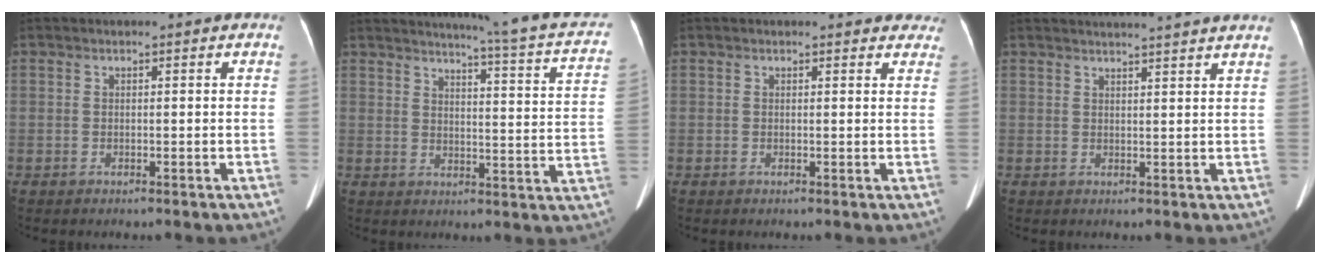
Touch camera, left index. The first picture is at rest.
{"total": 17.9, "force": [15.4, 0.4, 9.1], "torque": [-0.119, -0.052, 0.167]}
{"total": 7.2, "force": [6.7, 2.5, 1.2], "torque": [0.019, -0.002, 0.044]}
{"total": 11.8, "force": [11.0, -1.0, 4.1], "torque": [-0.059, -0.003, 0.122]}